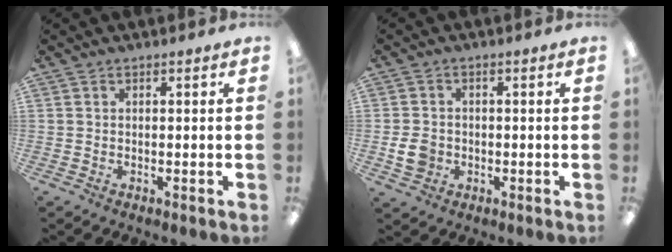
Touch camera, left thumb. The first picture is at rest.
{"total": 5.2, "force": [-1.0, 4.5, 2.5], "torque": [-0.039, -0.001, -0.020]}